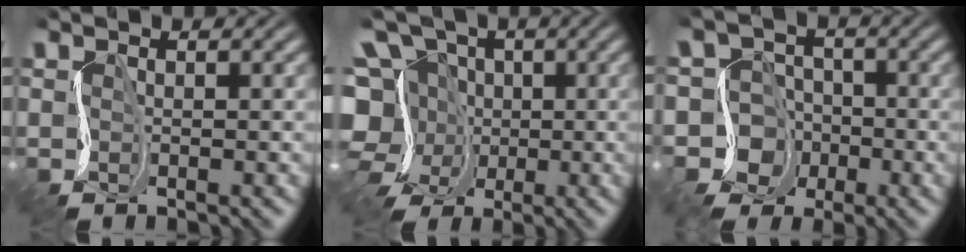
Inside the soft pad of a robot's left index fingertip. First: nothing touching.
{"total": 9.9, "force": [-5.2, 7.8, 3.1], "torque": [-0.054, -0.010, -0.113]}
{"total": 5.5, "force": [-4.0, 3.7, 0.6], "torque": [0.024, -0.010, -0.087]}